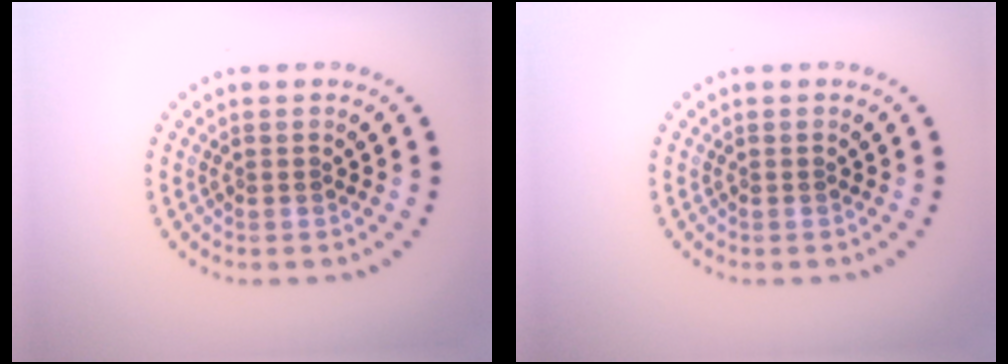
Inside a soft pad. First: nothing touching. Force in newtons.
{"total": 0.0}